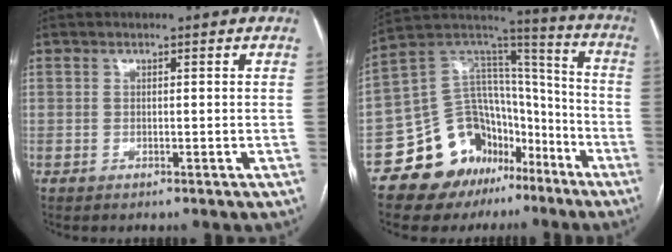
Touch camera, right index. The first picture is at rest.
{"total": 17.5, "force": [-10.2, 12.0, 7.6], "torque": [-0.108, 0.095, -0.161]}